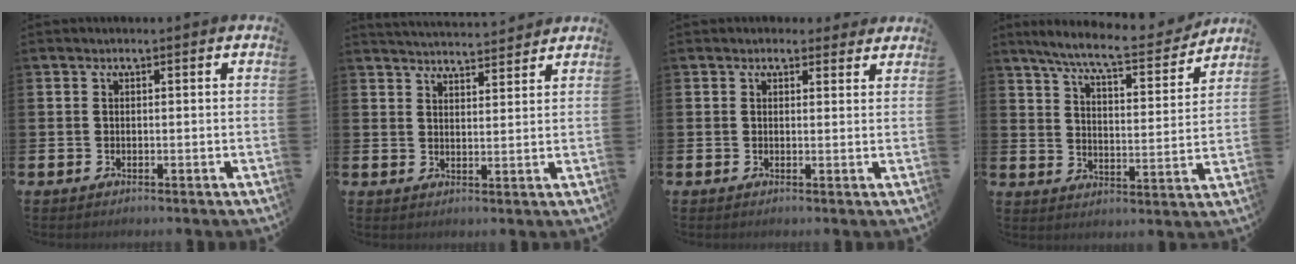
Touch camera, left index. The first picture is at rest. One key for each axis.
{"total": 4.2, "fx": 4.2, "fy": 0.2, "fz": -0.1, "tx": -0.010, "ty": -0.027, "tz": 0.077}
{"total": 1.5, "fx": 1.3, "fy": 0.8, "fz": 0.0, "tx": 0.012, "ty": -0.003, "tz": 0.021}
{"total": 7.9, "fx": 7.1, "fy": 0.6, "fz": 3.3, "tx": -0.089, "ty": -0.045, "tz": 0.120}